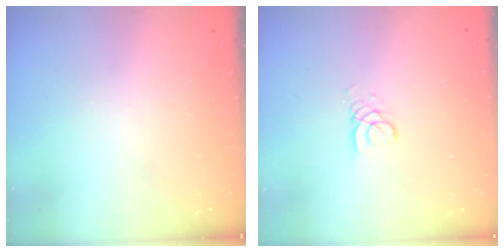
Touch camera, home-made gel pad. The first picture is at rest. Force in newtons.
{"total": 2.6, "press": 2.6, "slide": 0.2}